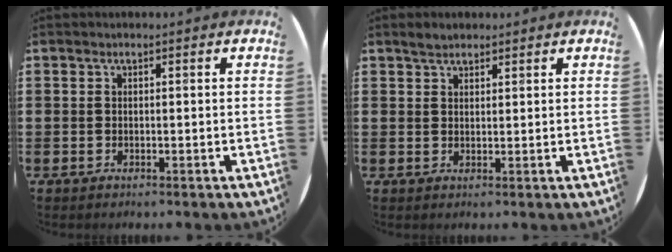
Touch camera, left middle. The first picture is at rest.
{"total": 2.0, "force": [1.8, 0.7, 0.4], "torque": [-0.001, 0.003, 0.032]}